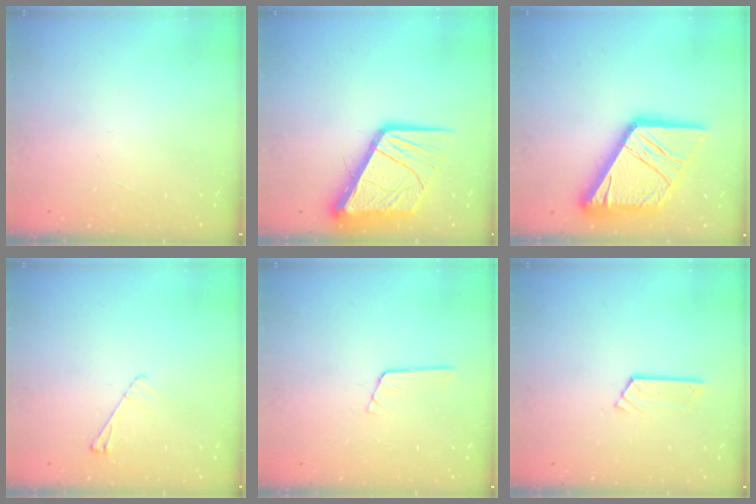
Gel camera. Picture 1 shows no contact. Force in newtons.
{"total": 16.0, "press": 15.9, "slide": 2.0}
{"total": 25.0, "press": 24.8, "slide": 2.8}
{"total": 4.8, "press": 4.7, "slide": 0.8}
{"total": 4.5, "press": 4.5, "slide": 0.4}
{"total": 4.8, "press": 4.8, "slide": 0.1}